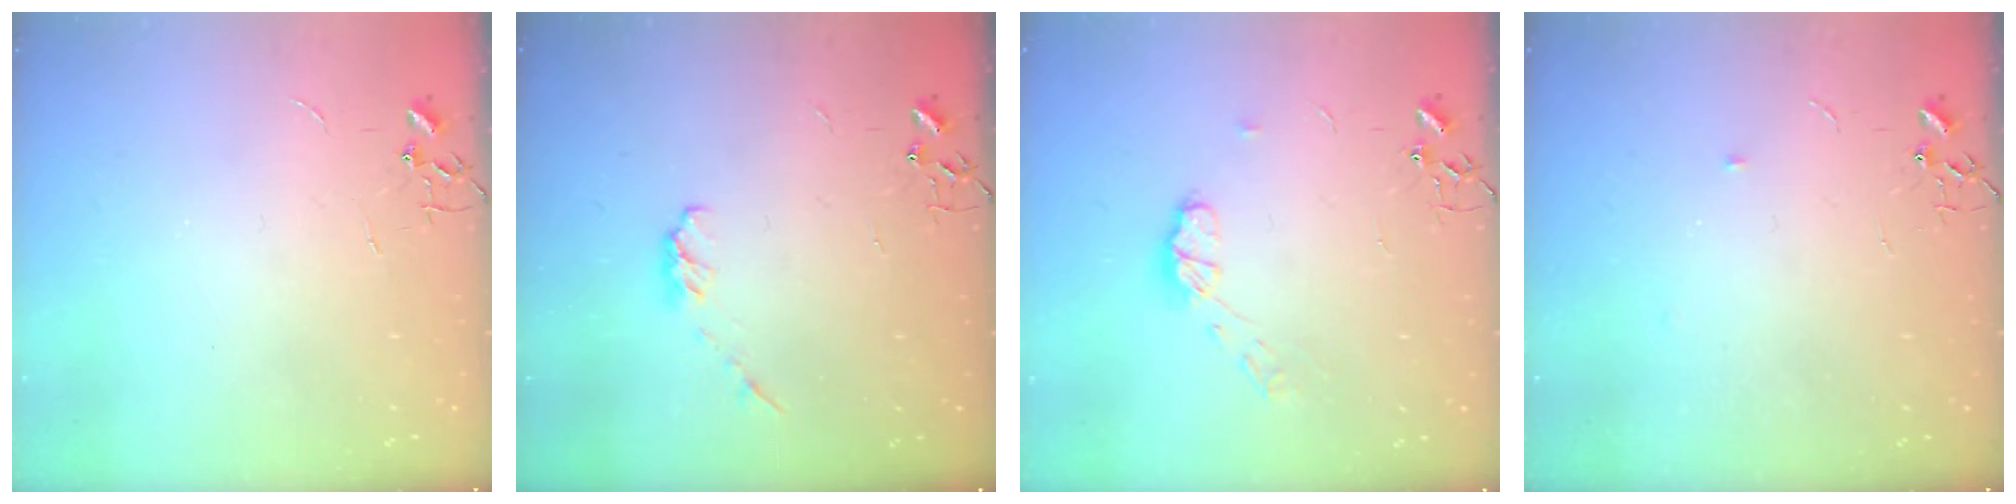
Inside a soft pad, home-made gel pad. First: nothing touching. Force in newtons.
{"total": 5.2, "press": 5.1, "slide": 0.7}
{"total": 7.4, "press": 7.3, "slide": 0.4}
{"total": 3.0, "press": 2.9, "slide": 0.5}